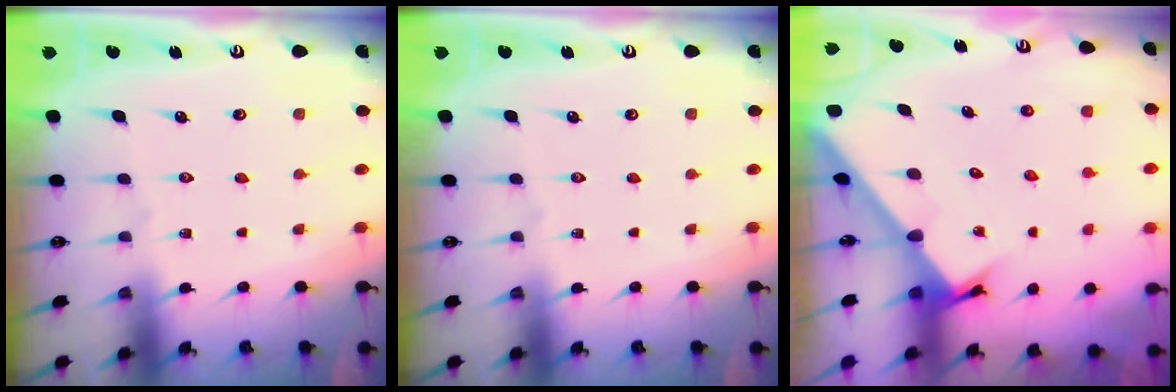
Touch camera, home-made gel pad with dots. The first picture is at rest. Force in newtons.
{"total": 0.0}
{"total": 2.4, "press": 2.4, "slide": 0.2}